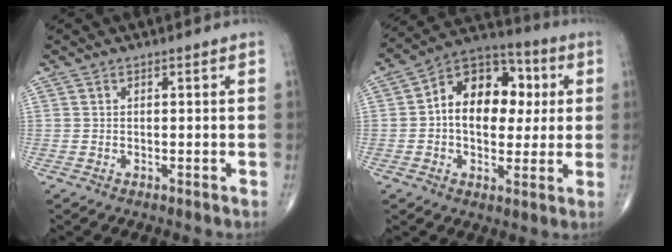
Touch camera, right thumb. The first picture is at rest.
{"total": 16.2, "force": [2.0, 11.0, 11.7], "torque": [-0.132, 0.022, 0.021]}